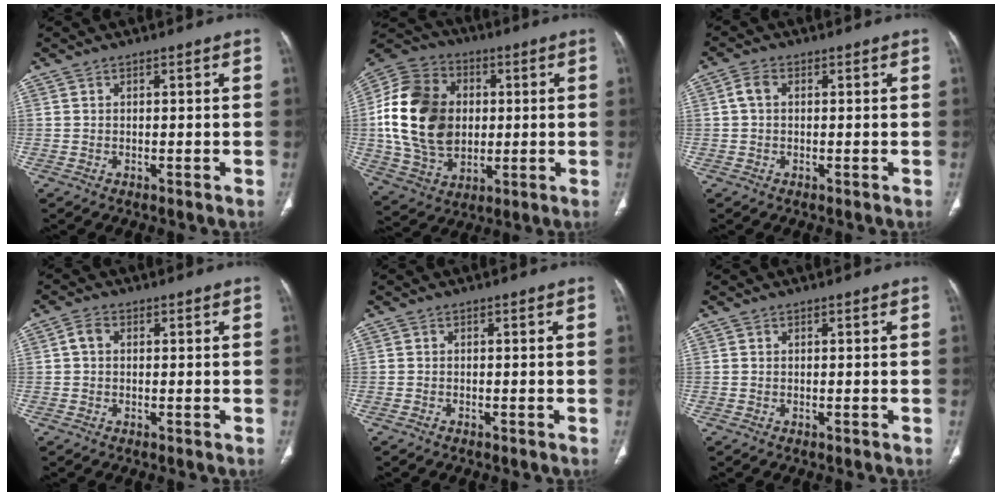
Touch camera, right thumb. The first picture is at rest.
{"total": 21.0, "force": [1.3, 15.9, 13.6], "torque": [-0.247, 0.008, 0.029]}
{"total": 2.4, "force": [0.3, 1.6, 1.8], "torque": [-0.037, 0.008, 0.002]}
{"total": 2.2, "force": [0.2, 1.6, 1.5], "torque": [-0.026, 0.006, -0.001]}
{"total": 0.0}
{"total": 0.0}